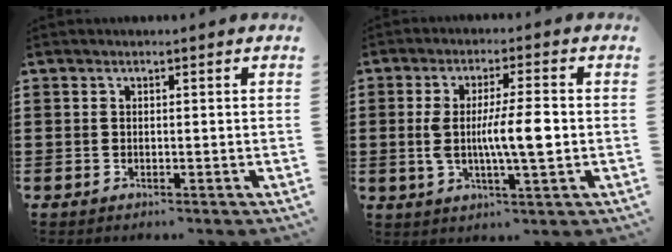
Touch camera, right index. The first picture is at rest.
{"total": 8.2, "force": [-0.5, 1.4, 8.1], "torque": [-0.156, -0.004, -0.016]}